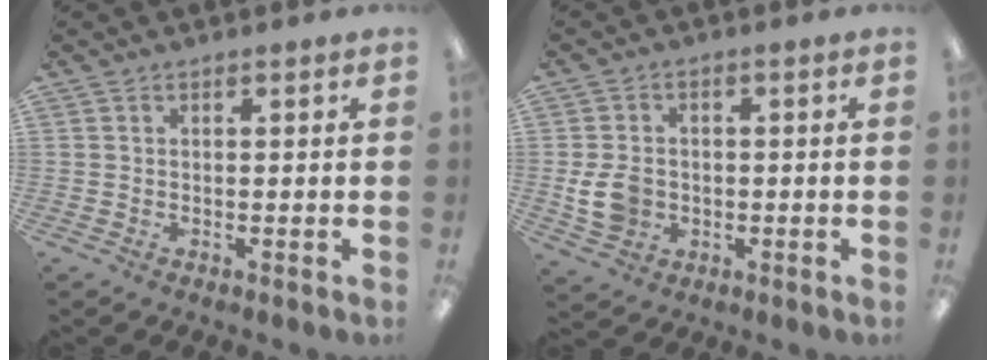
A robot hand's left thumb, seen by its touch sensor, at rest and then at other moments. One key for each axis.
{"total": 7.4, "fx": -1.2, "fy": 6.1, "fz": 4.0, "tx": -0.073, "ty": 0.008, "tz": -0.020}